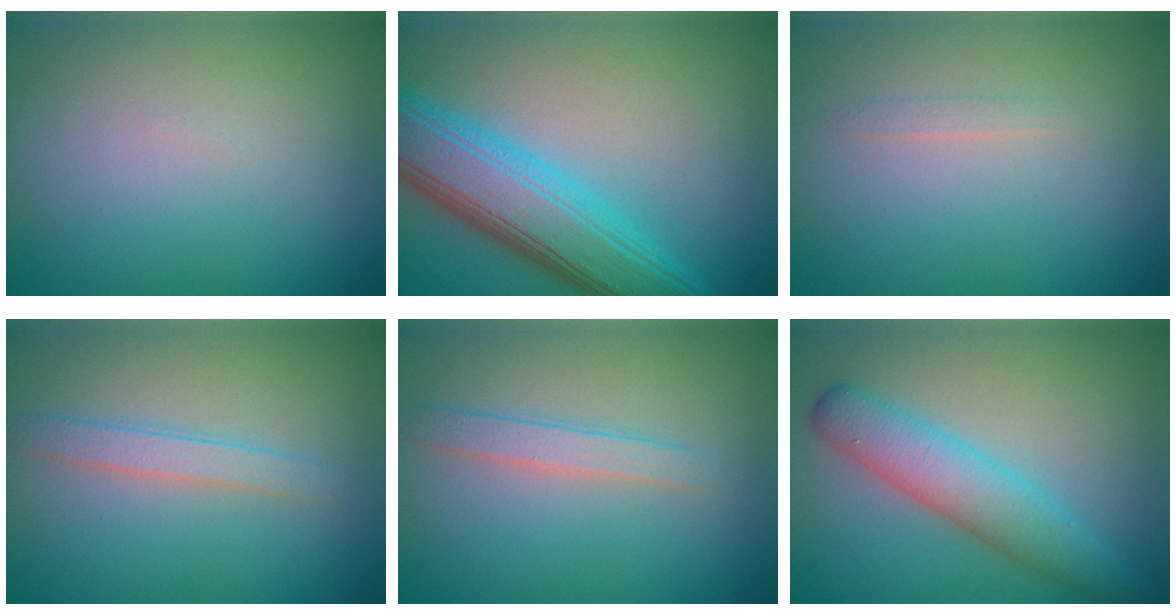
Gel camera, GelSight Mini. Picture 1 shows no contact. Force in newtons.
{"total": 8.7, "press": 8.7, "slide": 0.2}
{"total": 0.7, "press": 0.7, "slide": 0.1}
{"total": 1.9, "press": 1.9, "slide": 0.1}
{"total": 1.9, "press": 1.9, "slide": 0.1}
{"total": 4.7, "press": 4.7, "slide": 0.3}